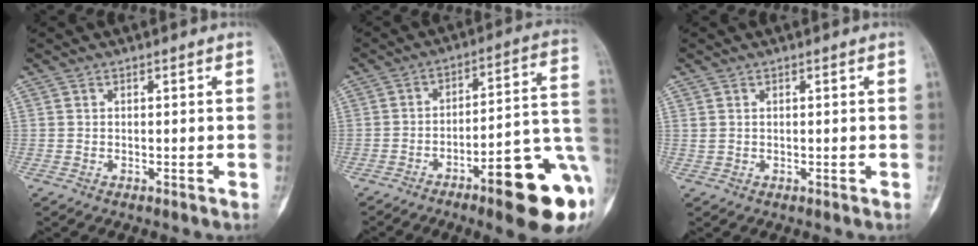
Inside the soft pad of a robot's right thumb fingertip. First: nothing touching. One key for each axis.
{"total": 19.5, "fx": -7.6, "fy": 4.3, "fz": 17.5, "tx": -0.180, "ty": 0.047, "tz": -0.100}
{"total": 0.7, "fx": 0.3, "fy": 0.5, "fz": 0.4, "tx": -0.006, "ty": 0.004, "tz": 0.009}